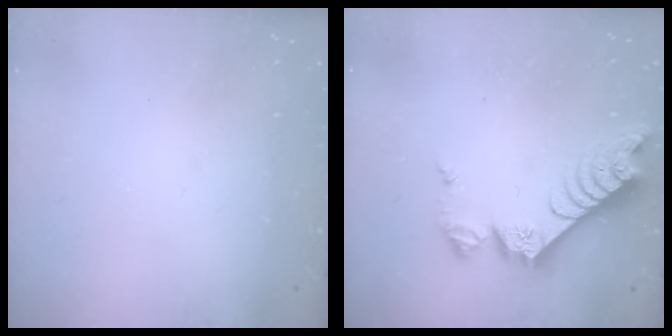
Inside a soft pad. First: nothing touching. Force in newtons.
{"total": 10.1, "press": 10.0, "slide": 1.0}